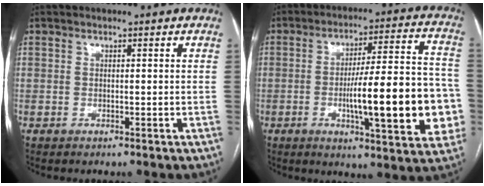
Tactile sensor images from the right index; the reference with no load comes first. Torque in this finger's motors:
{"motor_torque": [2.14, 0.00, 1.05, 0.21]}